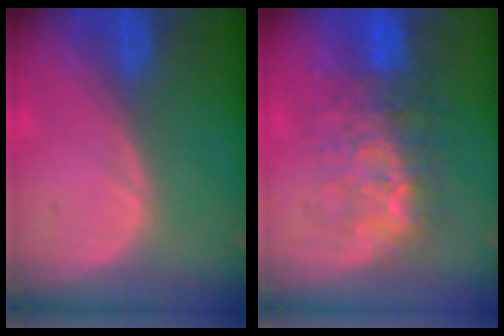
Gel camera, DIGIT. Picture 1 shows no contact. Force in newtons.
{"total": 8.4, "press": 8.1, "slide": 2.2}